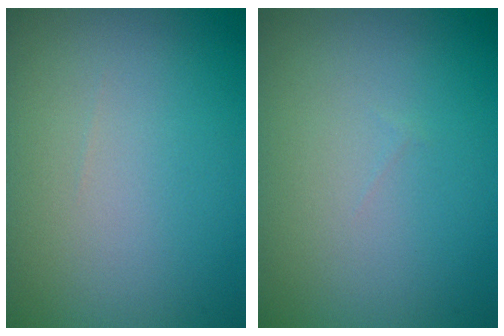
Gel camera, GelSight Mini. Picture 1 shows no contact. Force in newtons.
{"total": 0.0}